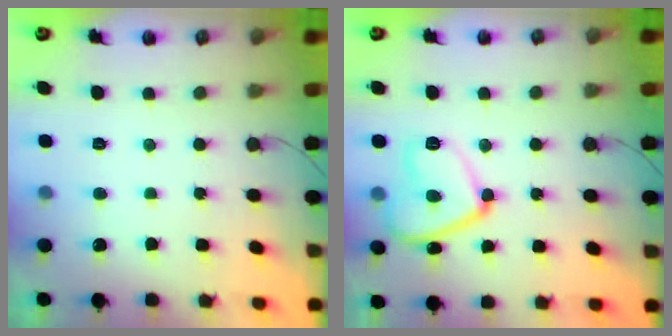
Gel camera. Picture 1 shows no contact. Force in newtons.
{"total": 13.5, "press": 13.5, "slide": 1.2}